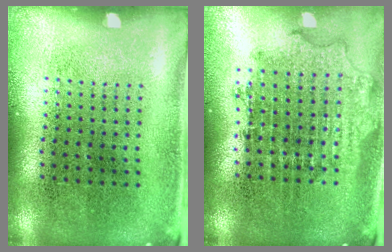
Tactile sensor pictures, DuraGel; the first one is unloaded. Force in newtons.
{"total": 1.8, "press": 1.4, "slide": 1.1}